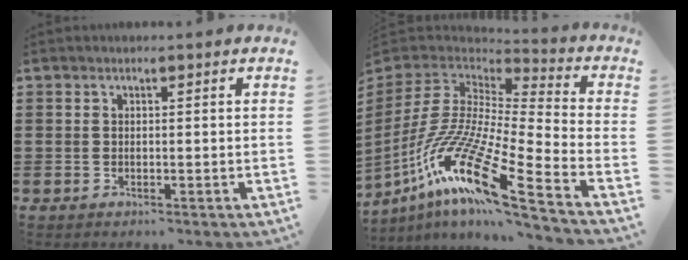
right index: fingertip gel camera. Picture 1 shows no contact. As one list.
[{"total": 16.6, "force": [-9.6, 2.7, 13.3], "torque": [-0.292, -0.012, -0.189]}]